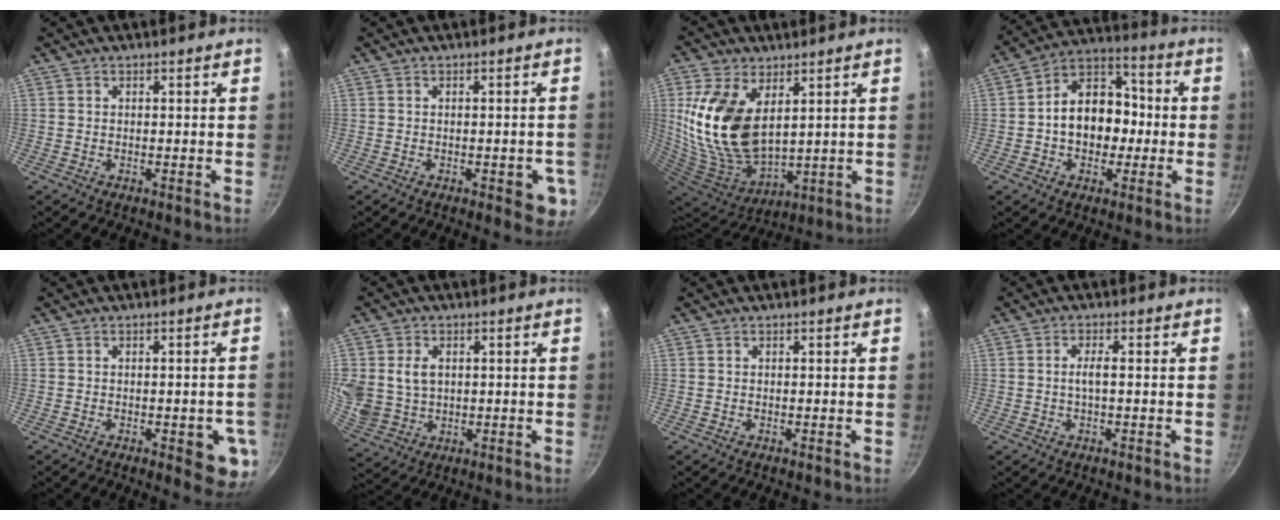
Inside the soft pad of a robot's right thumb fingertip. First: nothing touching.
{"total": 5.8, "force": [-1.8, 2.5, 4.9], "torque": [-0.043, 0.000, -0.021]}
{"total": 18.1, "force": [4.9, 10.6, 13.7], "torque": [-0.275, -0.040, 0.112]}
{"total": 14.2, "force": [-1.0, 10.6, 9.4], "torque": [-0.098, 0.041, -0.031]}
{"total": 7.7, "force": [-2.1, 3.0, 6.8], "torque": [-0.061, -0.001, -0.024]}
{"total": 9.5, "force": [1.7, 7.6, 5.6], "torque": [-0.101, -0.012, 0.042]}
{"total": 0.0}
{"total": 2.3, "force": [-0.1, 0.5, 2.2], "torque": [-0.048, 0.006, -0.003]}